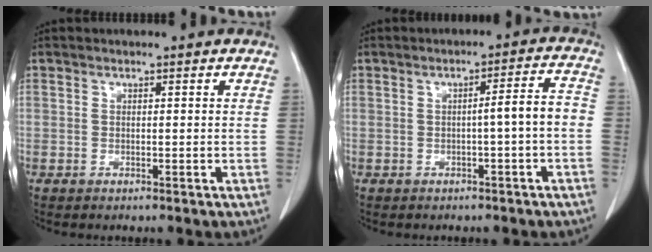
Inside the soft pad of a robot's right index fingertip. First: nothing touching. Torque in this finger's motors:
{"motor_torque": [0.65, -0.27, 0.35, 0.06]}